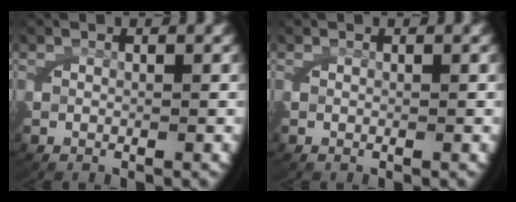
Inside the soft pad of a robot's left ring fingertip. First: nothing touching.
{"total": 0.0}